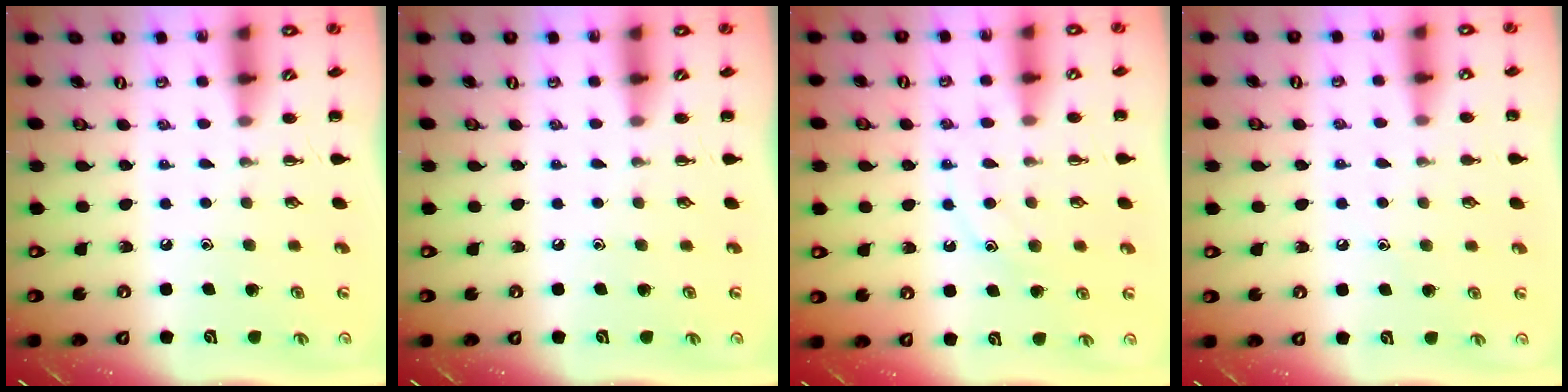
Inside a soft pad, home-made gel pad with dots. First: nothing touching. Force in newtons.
{"total": 0.0}
{"total": 10.6, "press": 10.5, "slide": 0.7}
{"total": 5.9, "press": 5.6, "slide": 1.7}